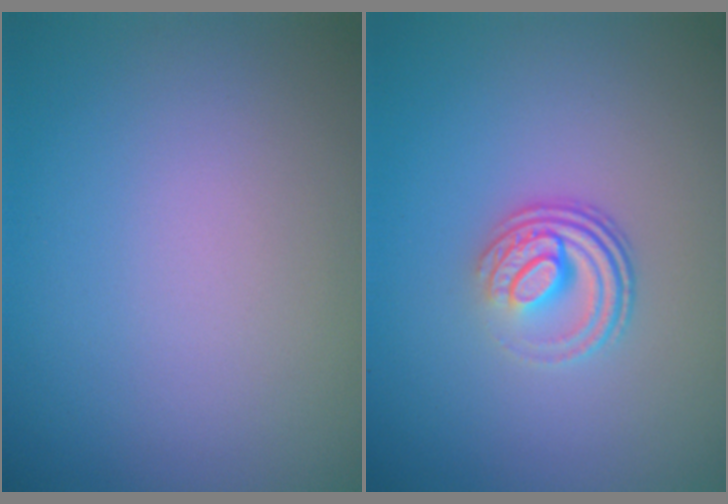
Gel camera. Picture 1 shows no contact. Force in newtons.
{"total": 3.8, "press": 2.6, "slide": 2.8}